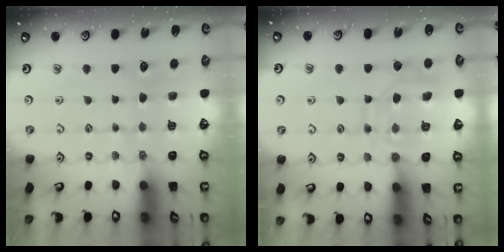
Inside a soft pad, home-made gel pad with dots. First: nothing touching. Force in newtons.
{"total": 12.0, "press": 11.9, "slide": 1.1}